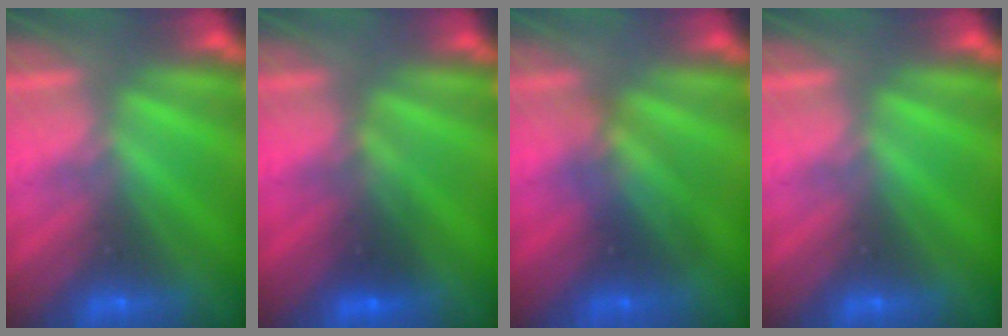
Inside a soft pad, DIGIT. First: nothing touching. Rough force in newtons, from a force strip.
{"total": 2.7}
{"total": 2.7}
{"total": 0.0}